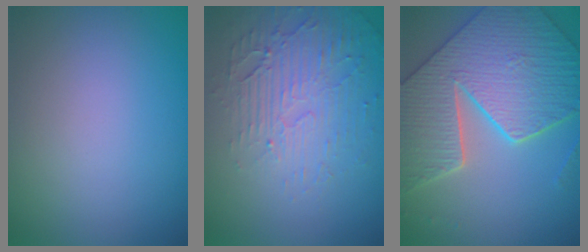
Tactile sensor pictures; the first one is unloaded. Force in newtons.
{"total": 5.7, "press": 3.3, "slide": 4.6}
{"total": 7.7, "press": 6.6, "slide": 4.0}